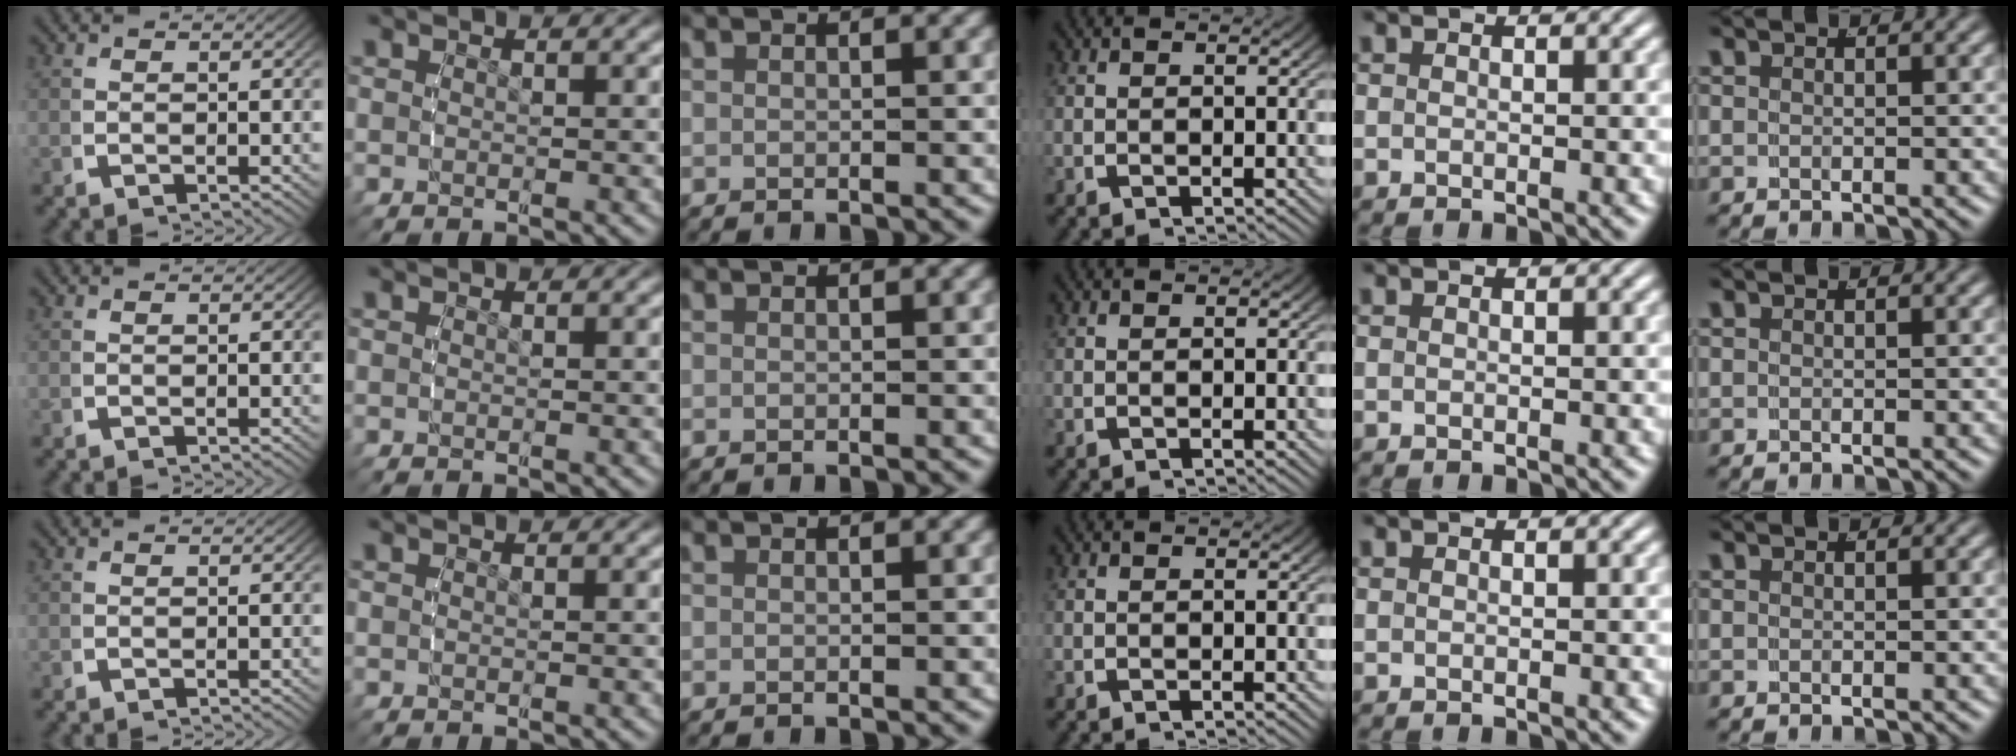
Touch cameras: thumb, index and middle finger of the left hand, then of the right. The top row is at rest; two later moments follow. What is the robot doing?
{"motion": "reach", "object": "jacket"}